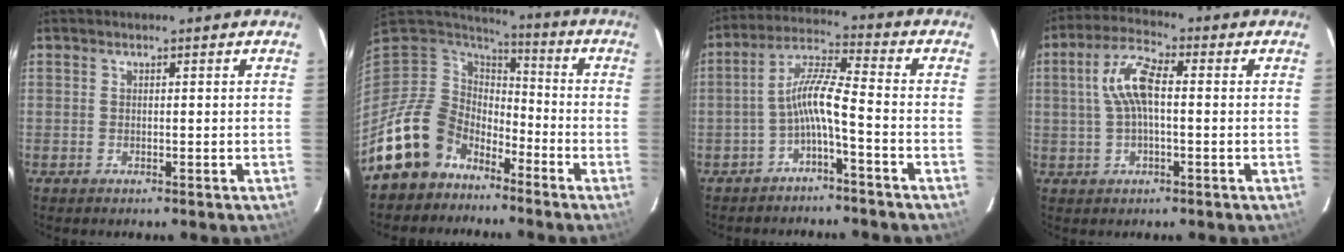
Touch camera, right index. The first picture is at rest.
{"total": 15.9, "force": [-10.7, 11.1, 3.9], "torque": [-0.119, 0.022, -0.178]}
{"total": 6.8, "force": [-3.2, 0.2, 6.0], "torque": [-0.142, 0.018, -0.060]}
{"total": 7.7, "force": [0.4, 2.8, 7.2], "torque": [-0.149, 0.017, 0.009]}